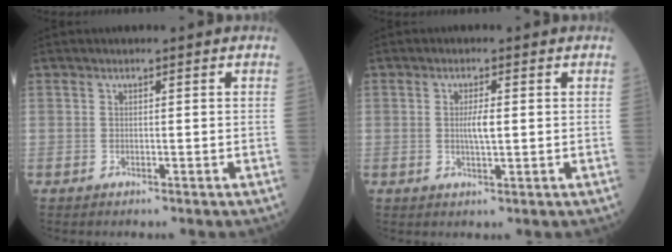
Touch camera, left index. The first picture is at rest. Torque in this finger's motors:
{"motor_torque": [0.52, 0.12, 0.08, 0.03]}